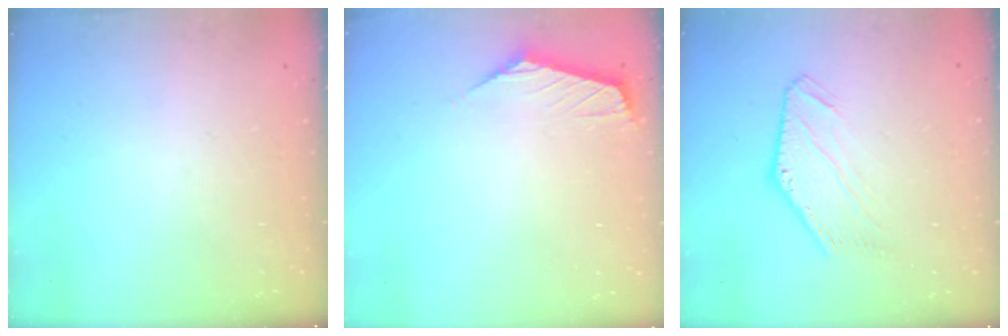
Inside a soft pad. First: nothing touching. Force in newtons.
{"total": 0.9, "press": 0.9, "slide": 0.2}
{"total": 3.2, "press": 3.2, "slide": 0.4}